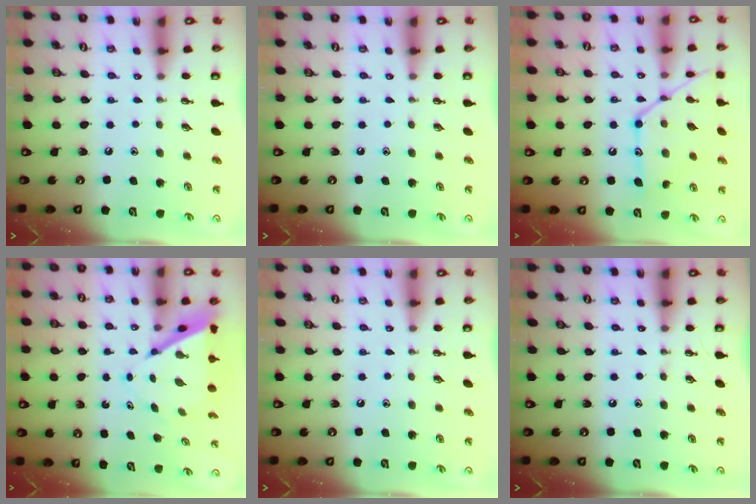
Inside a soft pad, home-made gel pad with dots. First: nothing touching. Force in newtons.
{"total": 0.0}
{"total": 16.5, "press": 16.4, "slide": 1.2}
{"total": 7.4, "press": 7.4, "slide": 0.5}
{"total": 0.0}
{"total": 0.0}